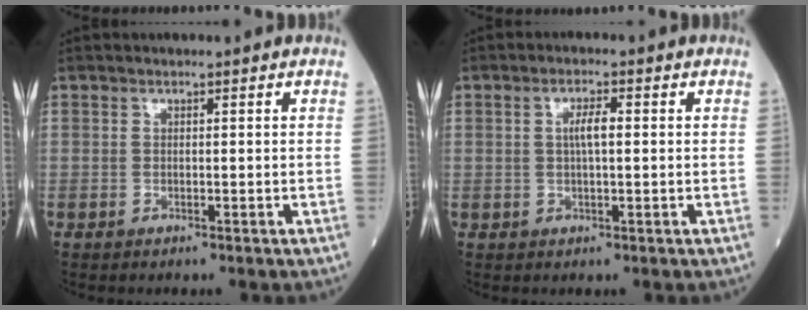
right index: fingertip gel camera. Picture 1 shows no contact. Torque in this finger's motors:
{"motor_torque": [0.03, -0.04, 0.07, 0.03]}